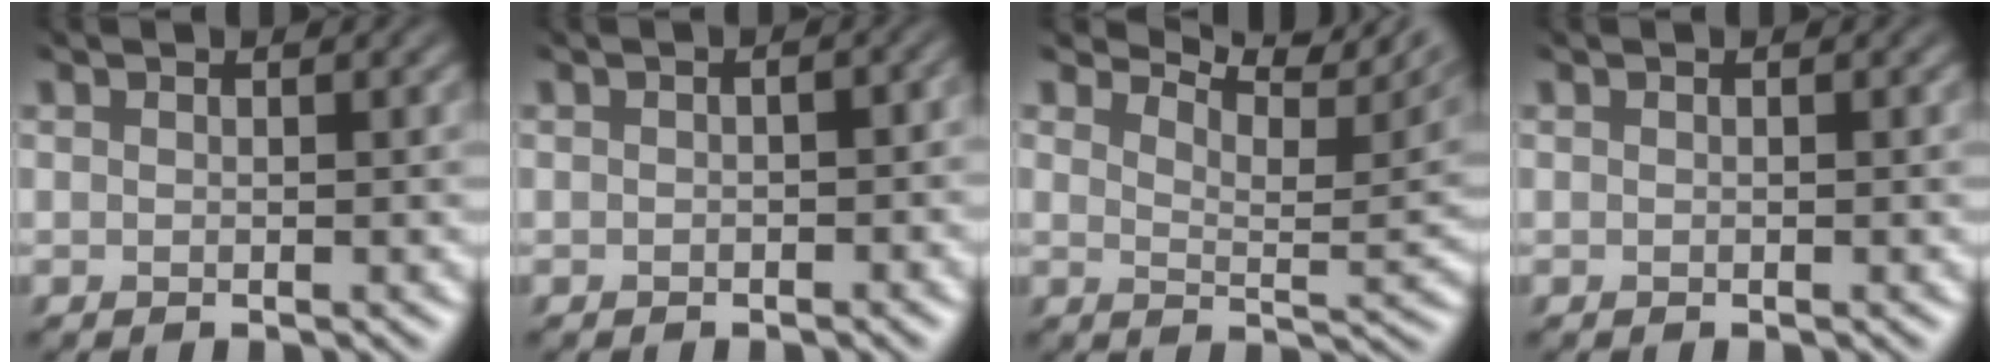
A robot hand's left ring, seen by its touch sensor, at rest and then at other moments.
{"total": 3.0, "force": [0.4, 1.8, 2.4], "torque": [-0.037, 0.010, 0.002]}
{"total": 6.8, "force": [5.5, 2.0, 3.6], "torque": [-0.060, -0.006, 0.084]}
{"total": 0.0}